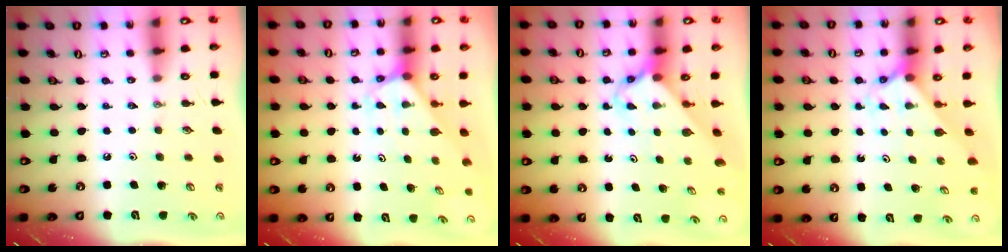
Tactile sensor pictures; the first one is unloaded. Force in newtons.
{"total": 2.3, "press": 2.3, "slide": 0.2}
{"total": 2.5, "press": 2.5, "slide": 0.2}
{"total": 2.1, "press": 2.1, "slide": 0.2}